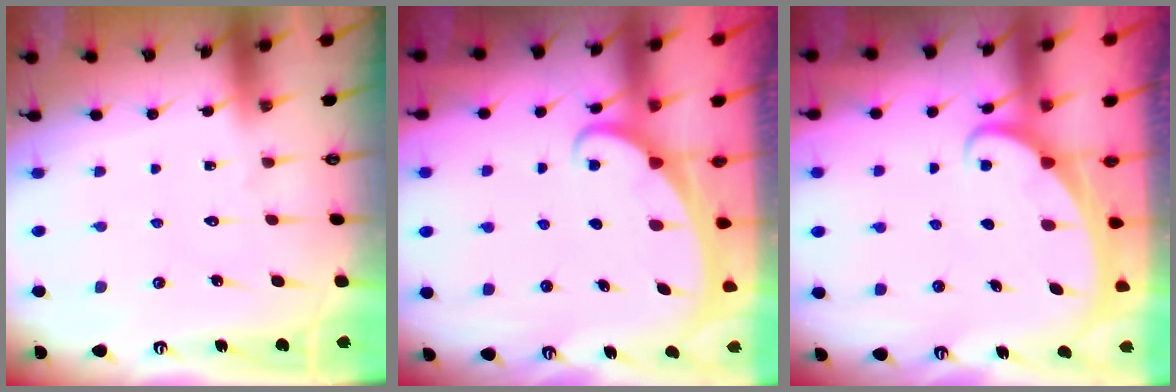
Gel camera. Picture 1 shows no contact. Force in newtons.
{"total": 1.9, "press": 1.9, "slide": 0.1}
{"total": 1.8, "press": 1.8, "slide": 0.2}